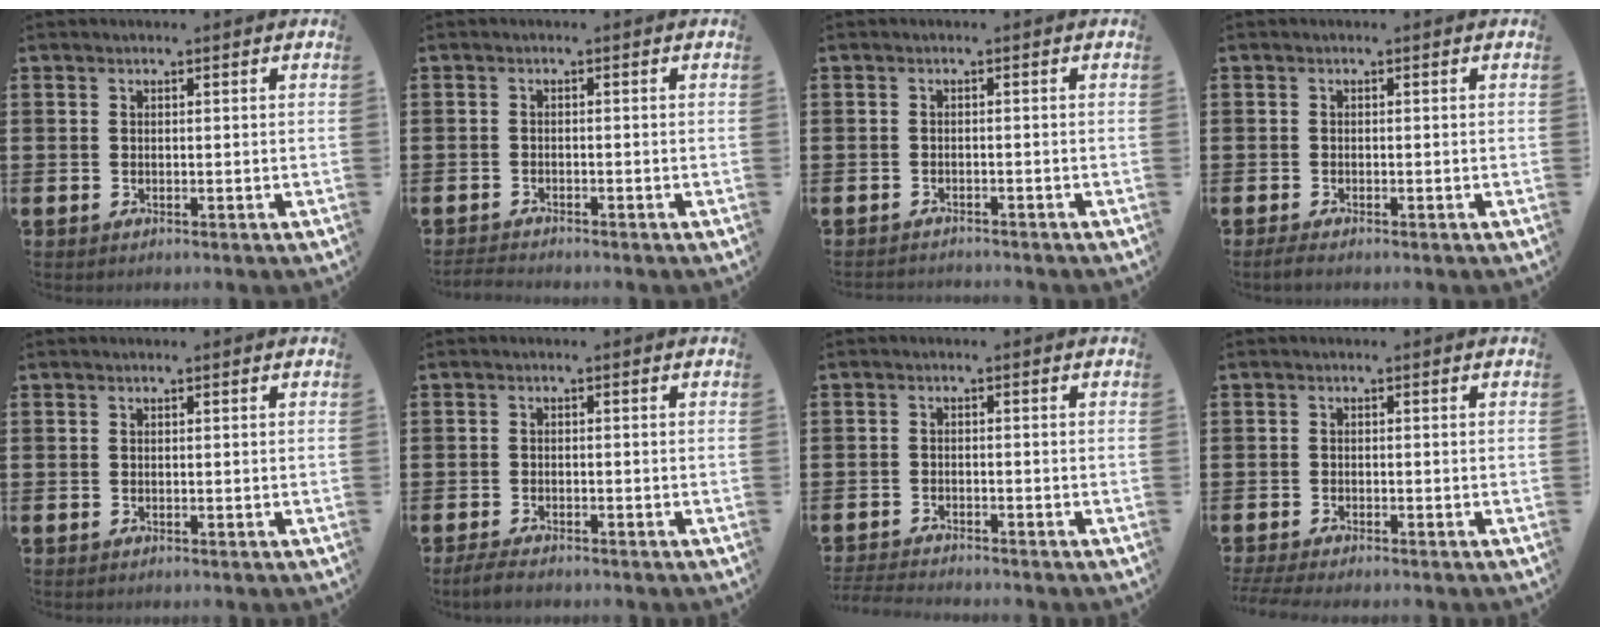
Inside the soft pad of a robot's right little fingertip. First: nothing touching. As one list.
[{"total": 1.2, "force": [-1.2, 0.0, 0.2], "torque": [-0.005, 0.000, -0.024]}, {"total": 1.0, "force": [-1.0, 0.0, -0.1], "torque": [0.000, 0.002, -0.021]}, {"total": 0.9, "force": [-0.6, 0.1, 0.7], "torque": [-0.013, -0.003, -0.011]}, {"total": 0.0}, {"total": 1.7, "force": [-1.4, 0.3, 0.8], "torque": [-0.015, 0.003, -0.028]}, {"total": 1.9, "force": [-1.9, -0.1, 0.0], "torque": [-0.003, 0.001, -0.040]}, {"total": 1.4, "force": [-1.2, 0.1, 0.6], "torque": [-0.011, 0.001, -0.024]}]